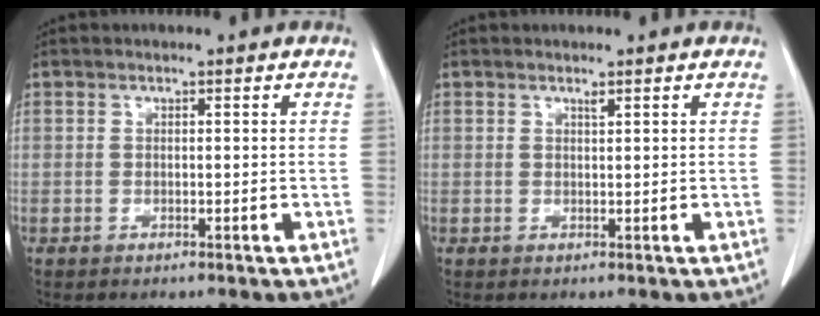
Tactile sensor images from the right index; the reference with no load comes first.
{"total": 0.6, "force": [0.5, 0.0, 0.3], "torque": [-0.009, -0.004, 0.008]}